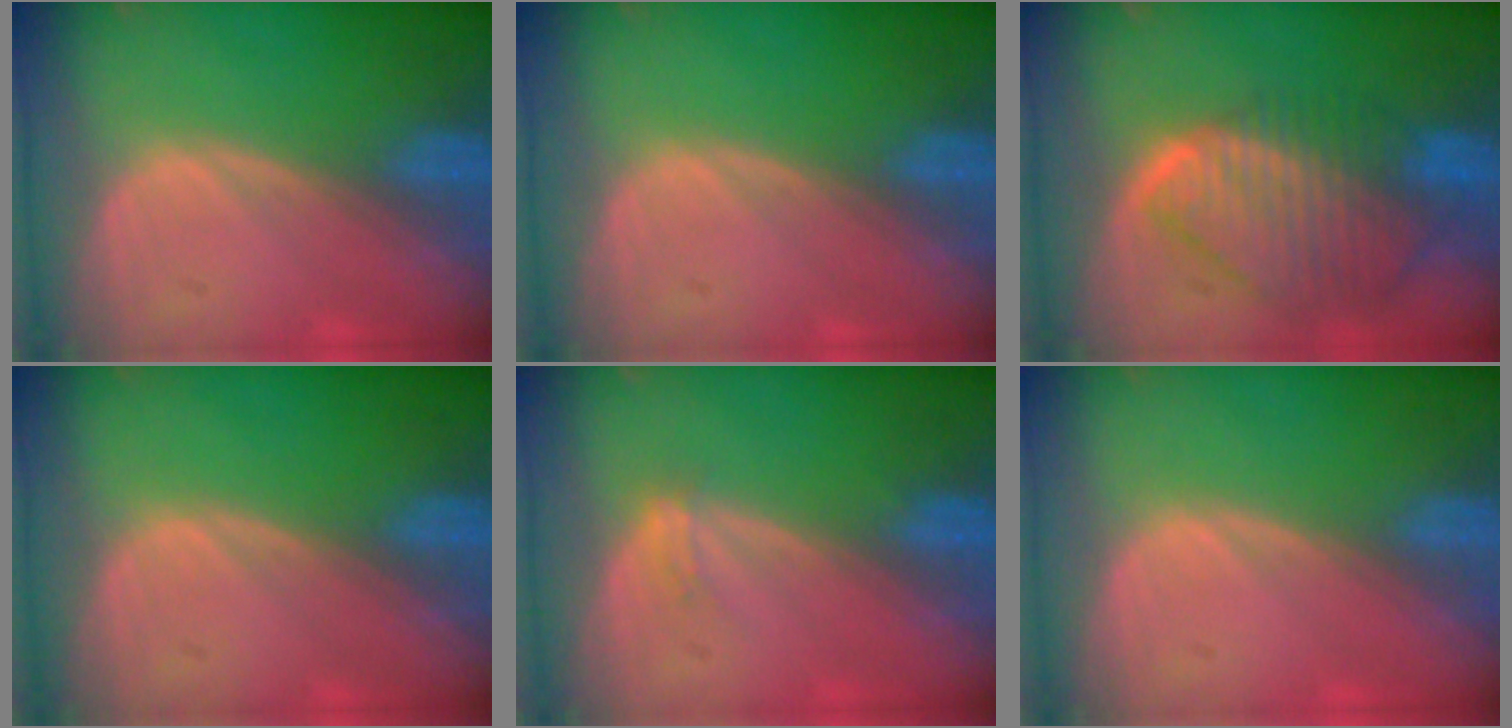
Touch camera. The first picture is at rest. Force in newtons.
{"total": 0.0}
{"total": 10.1, "press": 8.8, "slide": 5.1}
{"total": 0.0}
{"total": 1.5, "press": 1.1, "slide": 1.0}
{"total": 0.6, "press": 0.1, "slide": 0.6}